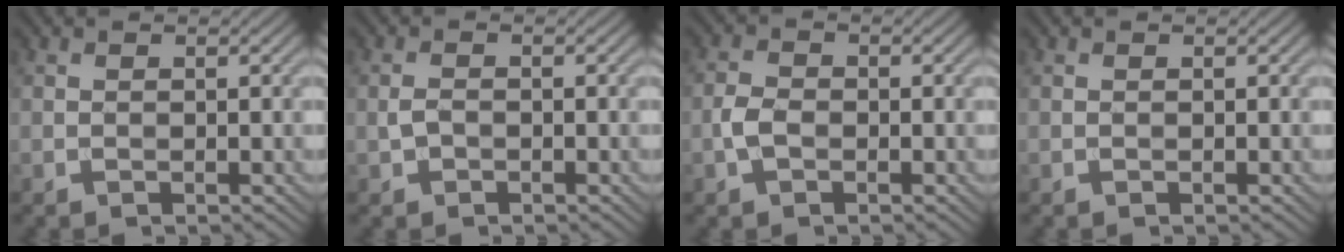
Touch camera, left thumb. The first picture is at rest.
{"total": 1.5, "force": [-0.5, 1.0, 0.9], "torque": [-0.023, 0.001, -0.012]}
{"total": 2.6, "force": [-0.9, 1.7, 1.7], "torque": [-0.039, 0.002, -0.024]}
{"total": 0.0}